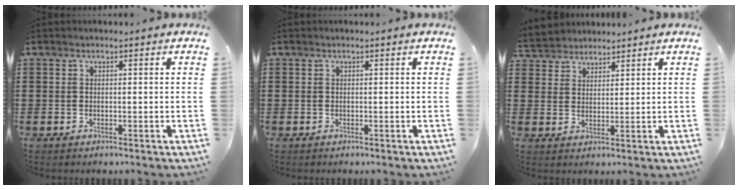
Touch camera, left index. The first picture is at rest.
{"total": 0.0}
{"total": 3.1, "force": [2.8, 1.0, -0.6], "torque": [-0.002, -0.005, 0.054]}